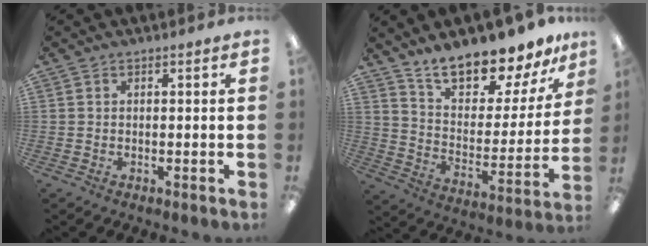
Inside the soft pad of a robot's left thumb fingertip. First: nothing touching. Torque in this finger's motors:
{"motor_torque": [0.32, 0.31, 1.49, -1.28, 0.05]}